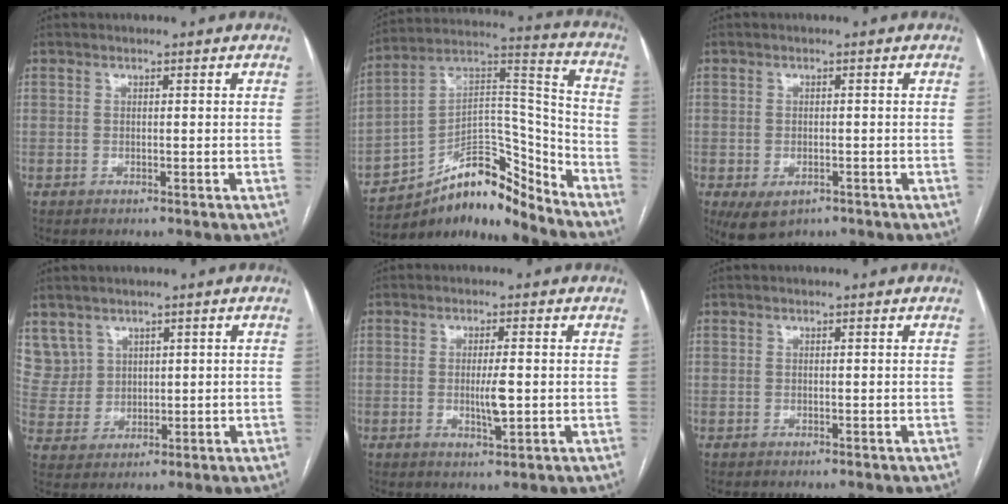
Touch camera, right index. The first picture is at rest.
{"total": 14.4, "force": [-11.8, 4.5, 6.9], "torque": [-0.108, 0.066, -0.199]}
{"total": 5.0, "force": [-2.6, 2.9, 3.1], "torque": [-0.060, -0.009, -0.033]}
{"total": 6.4, "force": [3.8, 5.2, 0.2], "torque": [-0.008, 0.016, 0.093]}
{"total": 3.9, "force": [-0.4, 0.7, 3.8], "torque": [-0.067, -0.004, -0.004]}
{"total": 0.0}